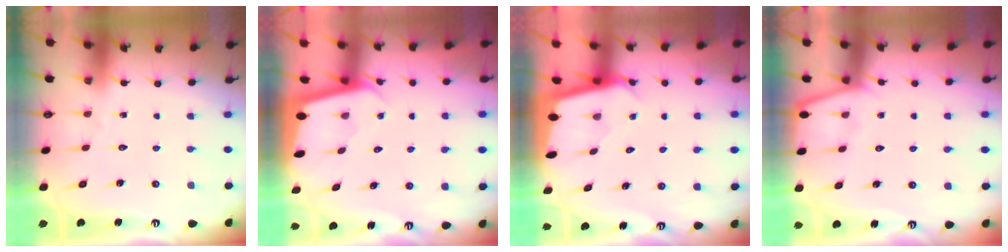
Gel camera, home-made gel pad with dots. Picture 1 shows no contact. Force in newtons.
{"total": 1.9, "press": 1.9, "slide": 0.1}
{"total": 2.4, "press": 2.4, "slide": 0.2}
{"total": 2.4, "press": 2.4, "slide": 0.2}